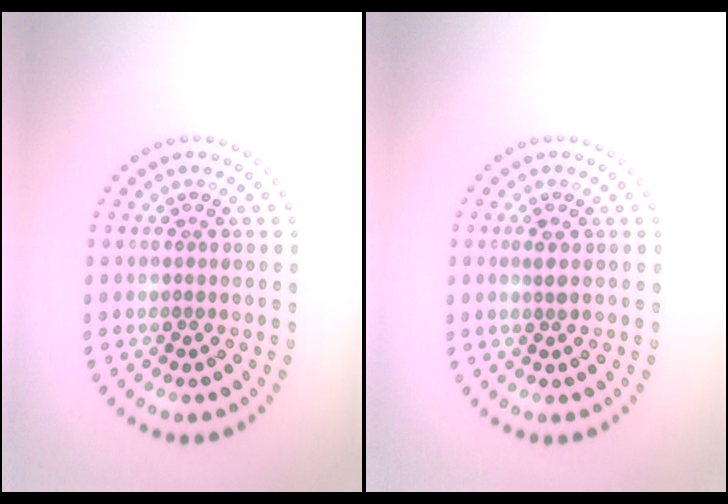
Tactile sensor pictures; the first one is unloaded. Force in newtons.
{"total": 1.1, "press": 0.9, "slide": 0.5}